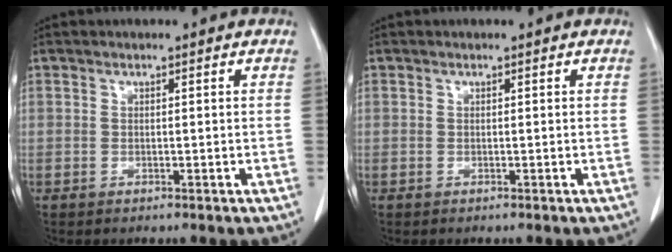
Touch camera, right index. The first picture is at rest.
{"total": 0.0}